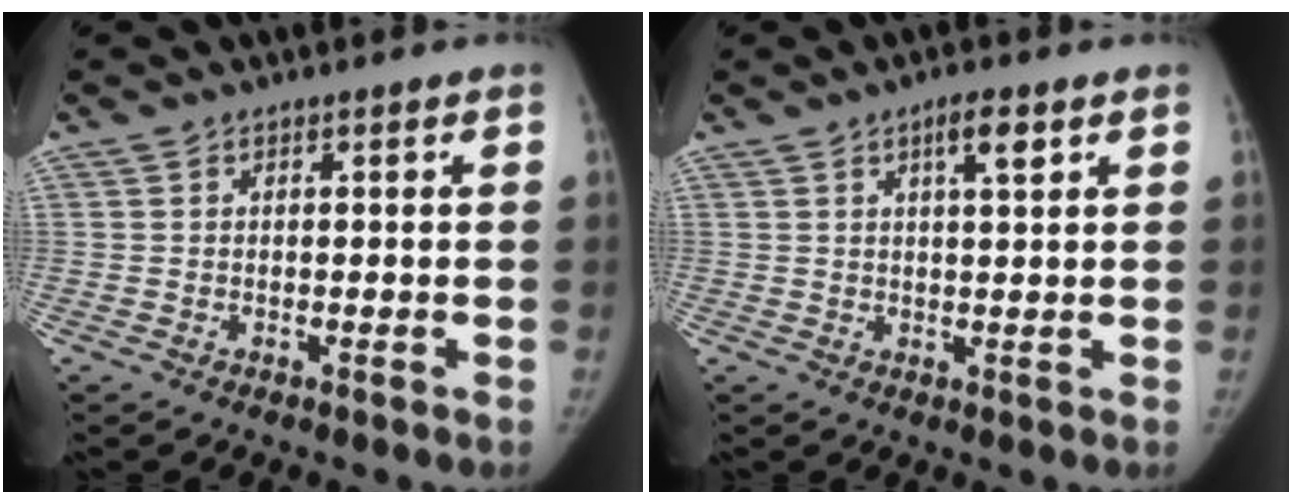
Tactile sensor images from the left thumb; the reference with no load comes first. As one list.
[{"total": 3.8, "force": [1.9, 0.9, 3.2], "torque": [-0.049, -0.005, 0.031]}]